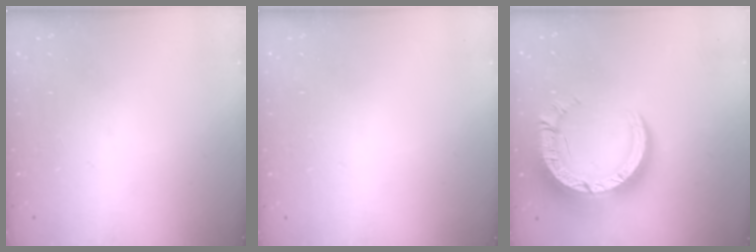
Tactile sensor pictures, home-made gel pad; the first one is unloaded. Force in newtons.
{"total": 2.5, "press": 2.5, "slide": 0.2}
{"total": 19.6, "press": 19.5, "slide": 1.7}